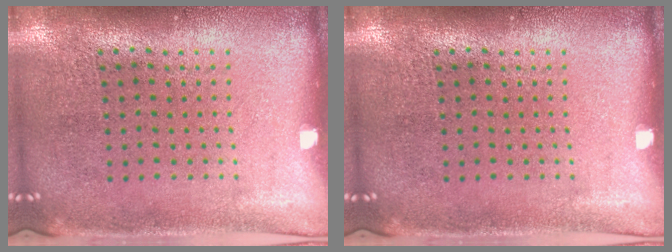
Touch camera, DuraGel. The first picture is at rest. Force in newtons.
{"total": 0.0}